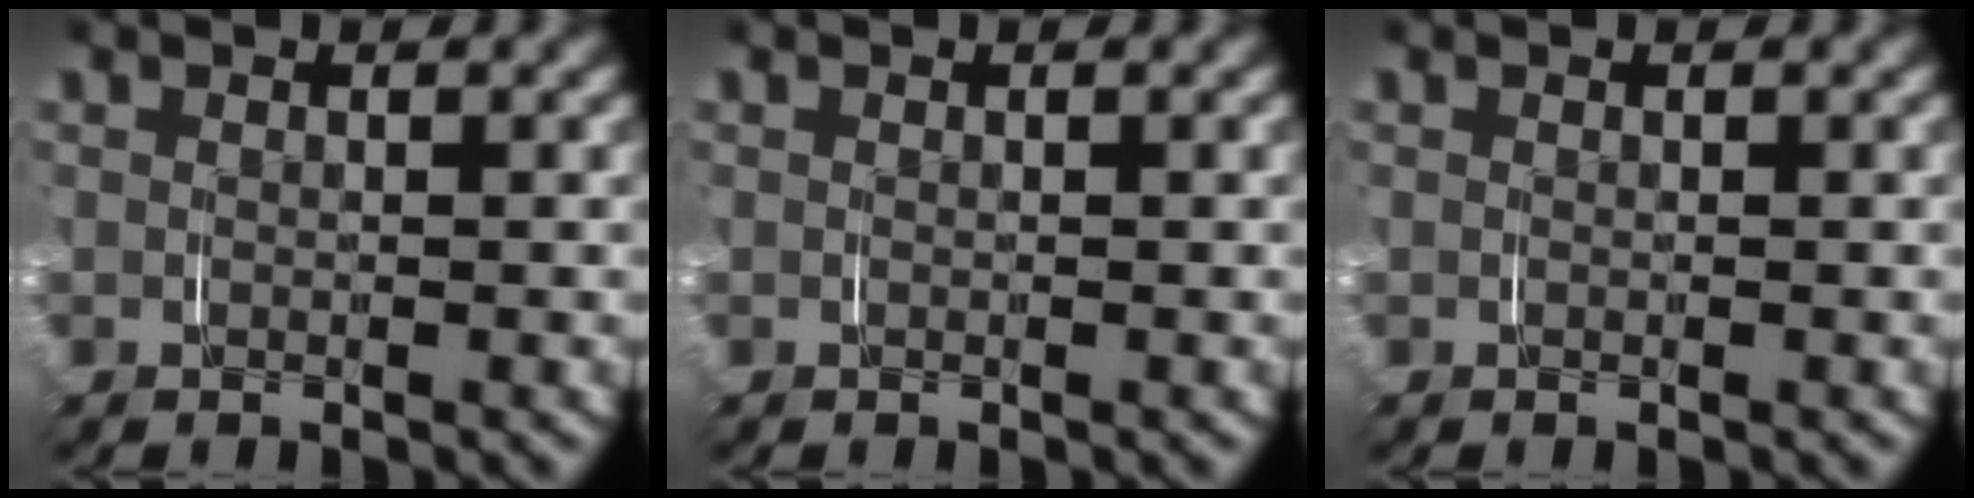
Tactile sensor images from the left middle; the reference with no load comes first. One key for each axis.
{"total": 0.0}
{"total": 0.0}